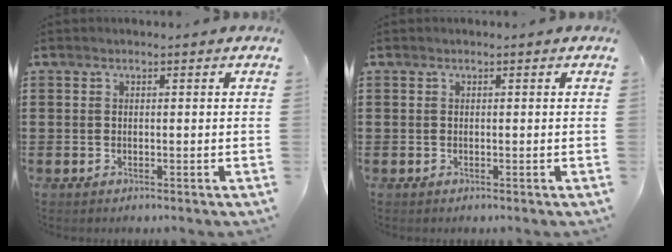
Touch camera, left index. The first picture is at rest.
{"total": 0.0}